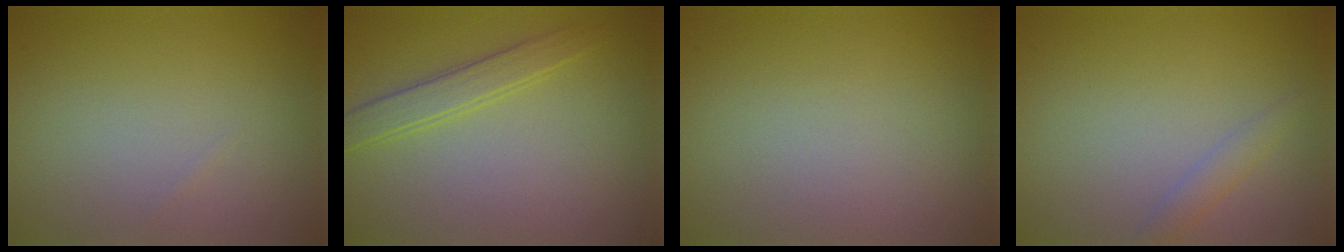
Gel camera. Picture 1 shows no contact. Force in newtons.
{"total": 2.3, "press": 2.3, "slide": 0.1}
{"total": 0.0}
{"total": 1.3, "press": 1.3, "slide": 0.1}